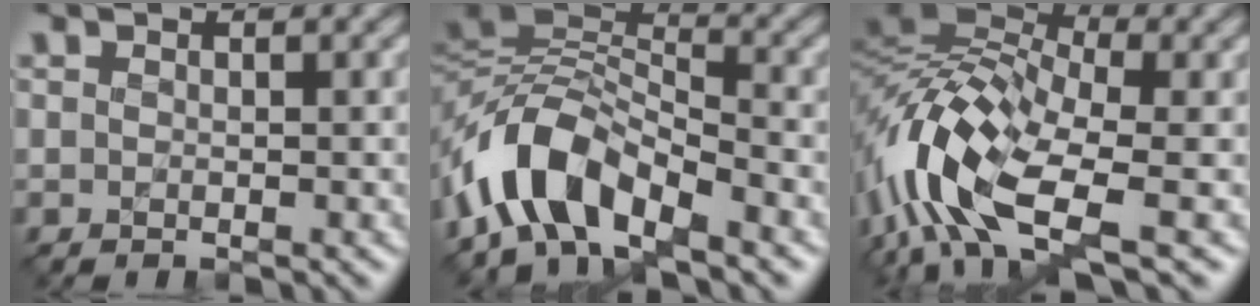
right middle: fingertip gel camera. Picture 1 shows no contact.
{"total": 7.4, "force": [-4.7, 3.4, 4.7], "torque": [-0.080, 0.011, -0.098]}
{"total": 12.8, "force": [-3.6, 6.1, 10.6], "torque": [-0.231, 0.014, -0.079]}